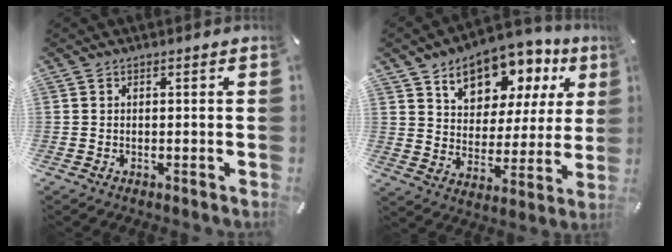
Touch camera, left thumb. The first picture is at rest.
{"total": 13.6, "force": [9.3, 8.2, 5.3], "torque": [-0.085, -0.065, 0.163]}